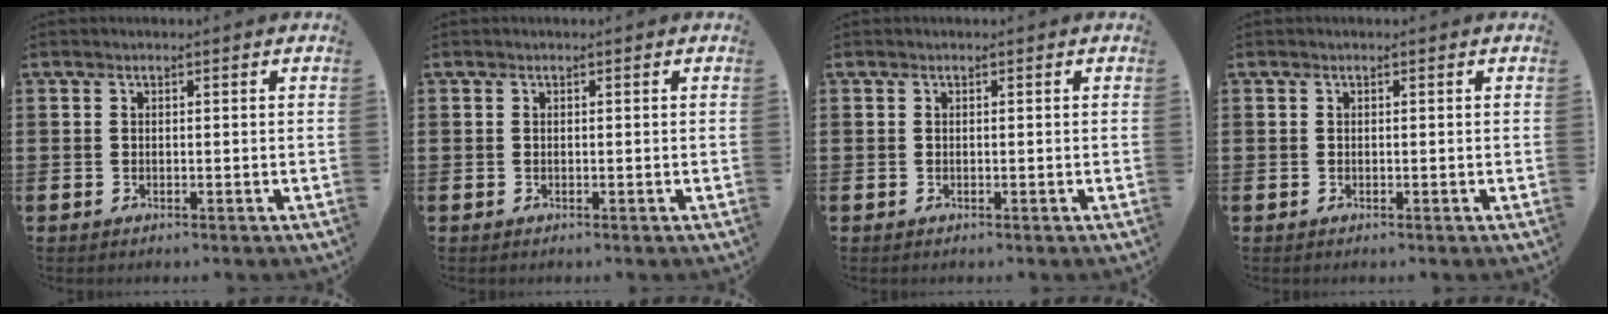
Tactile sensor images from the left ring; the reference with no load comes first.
{"total": 0.0}
{"total": 0.0}
{"total": 0.0}